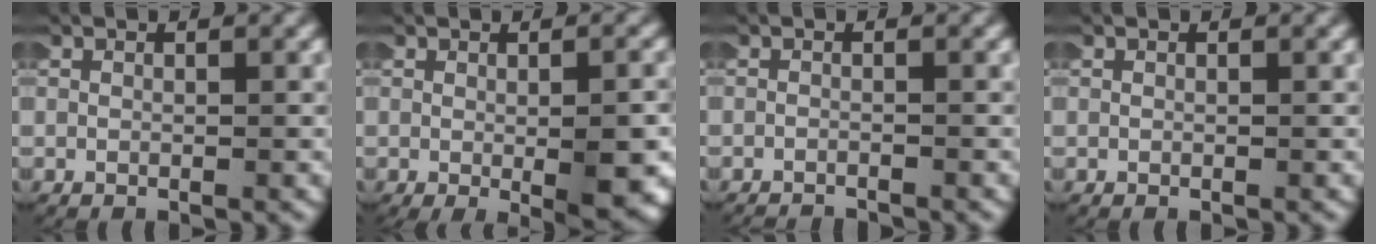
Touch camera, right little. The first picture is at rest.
{"total": 3.3, "force": [-0.9, 0.6, 3.1], "torque": [-0.044, -0.009, -0.007]}
{"total": 2.3, "force": [-2.3, 0.2, -0.1], "torque": [-0.006, -0.012, -0.032]}
{"total": 0.0}